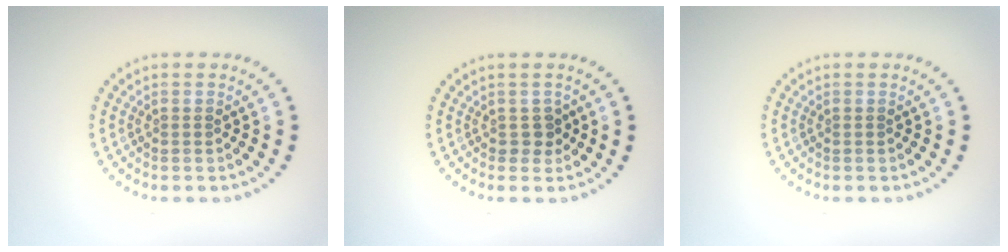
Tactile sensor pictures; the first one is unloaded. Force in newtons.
{"total": 1.3, "press": 1.1, "slide": 0.7}
{"total": 0.0}